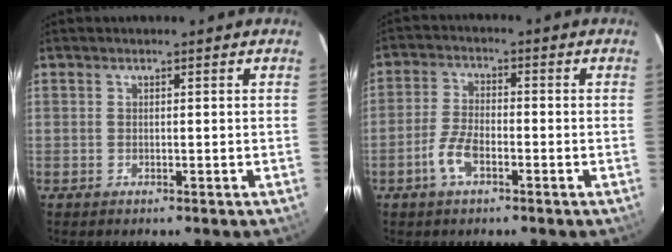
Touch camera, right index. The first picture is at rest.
{"total": 5.3, "force": [-2.8, 2.1, 4.0], "torque": [-0.090, 0.004, -0.054]}